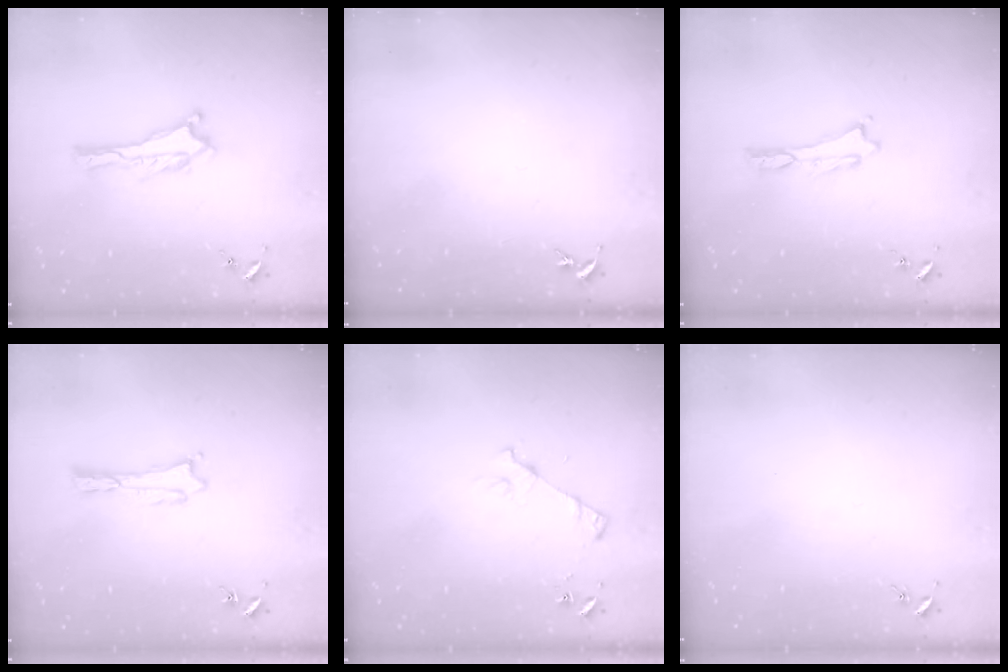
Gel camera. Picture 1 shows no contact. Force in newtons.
{"total": 0.0}
{"total": 0.0}
{"total": 0.7, "press": 0.7, "slide": 0.1}
{"total": 3.4, "press": 3.3, "slide": 0.2}
{"total": 0.0}